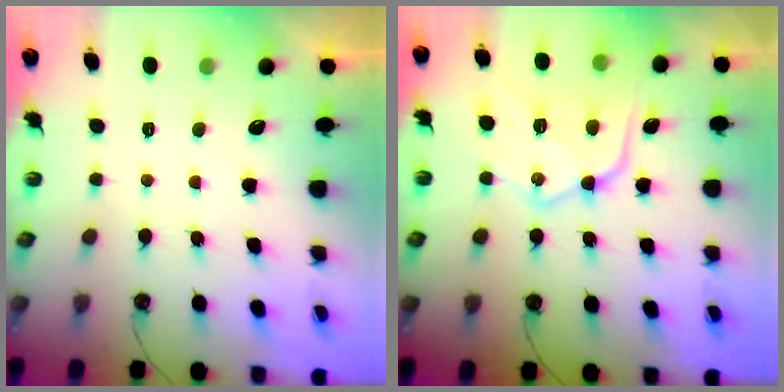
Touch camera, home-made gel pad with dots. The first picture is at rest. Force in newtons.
{"total": 20.9, "press": 20.8, "slide": 2.2}